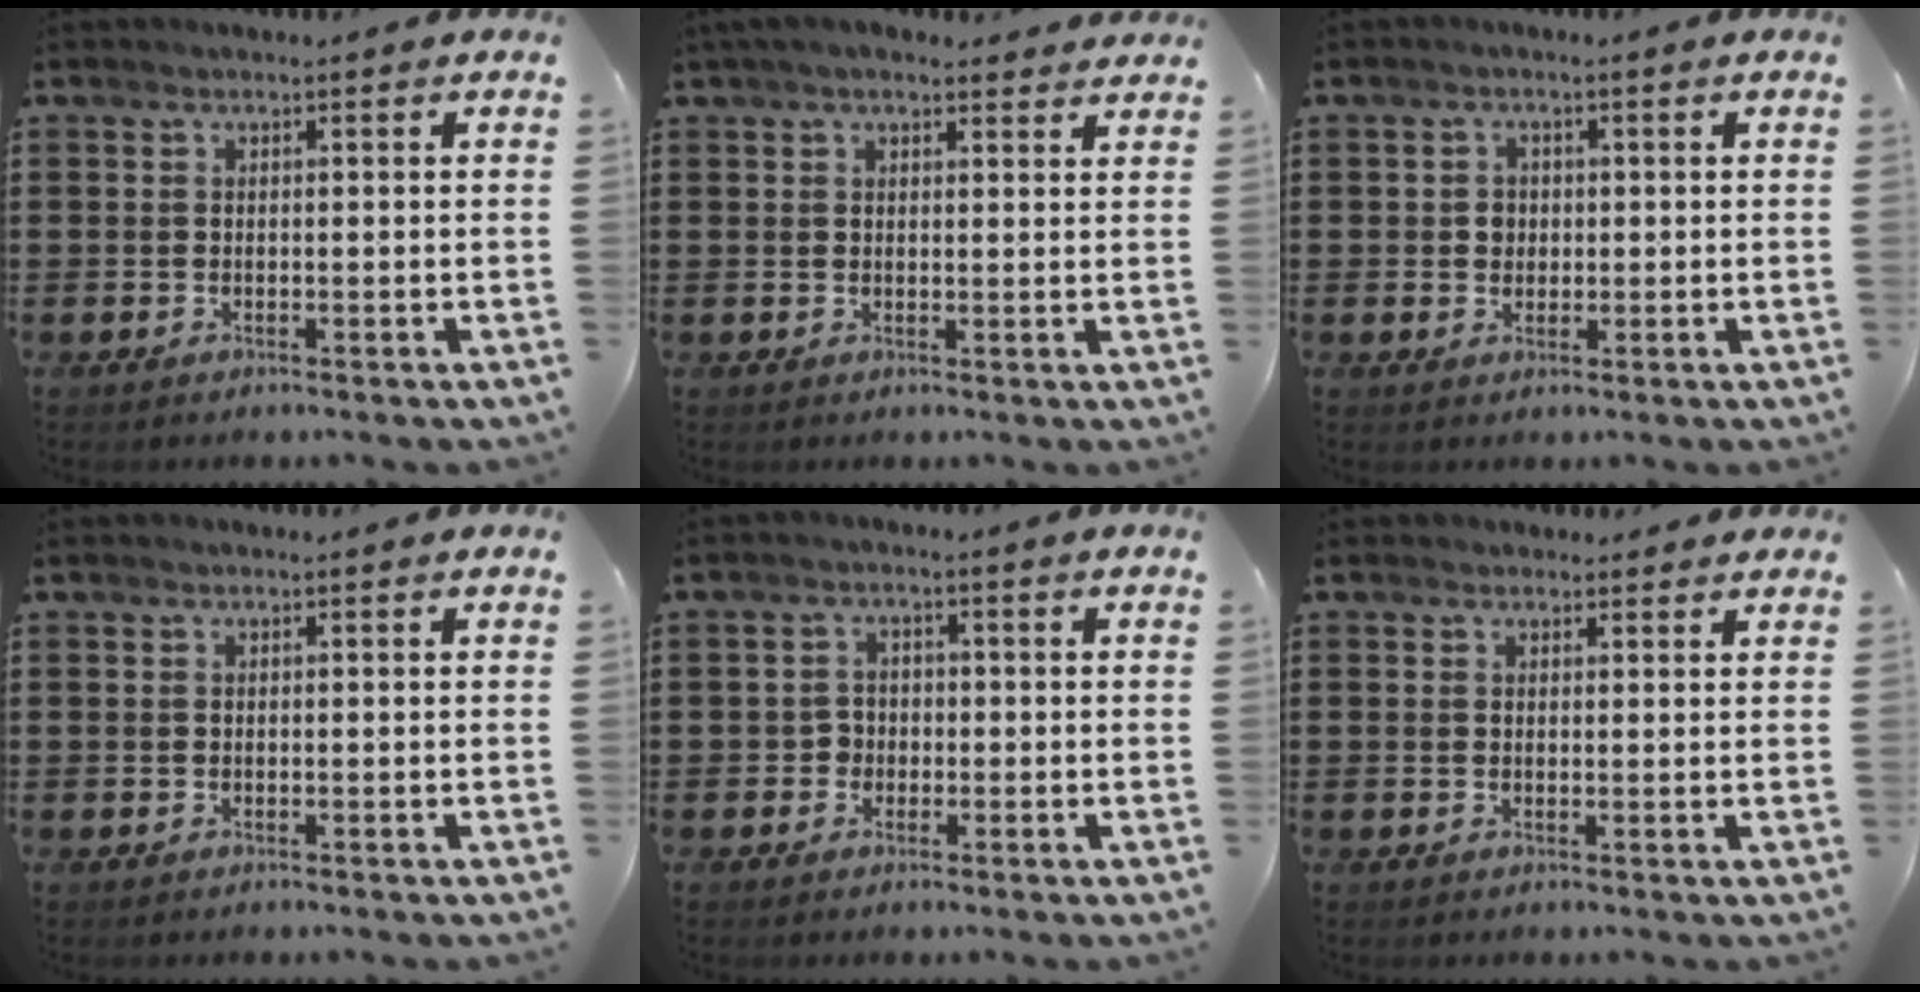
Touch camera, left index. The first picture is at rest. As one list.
[{"total": 3.3, "force": [2.8, 0.8, 1.5], "torque": [-0.037, 0.002, 0.052]}, {"total": 1.9, "force": [0.2, 1.7, 0.8], "torque": [-0.022, 0.009, 0.002]}, {"total": 0.0}, {"total": 2.3, "force": [-0.7, 2.1, 0.7], "torque": [-0.020, 0.005, -0.017]}, {"total": 1.5, "force": [1.3, 0.7, 0.1], "torque": [-0.005, 0.005, 0.026]}]